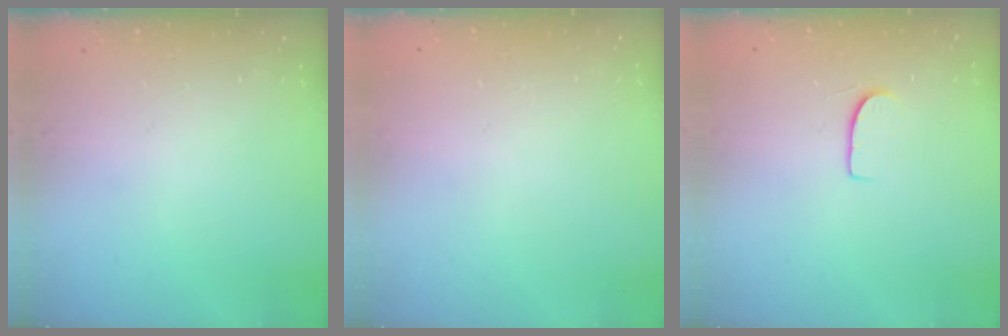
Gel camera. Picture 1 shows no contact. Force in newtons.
{"total": 0.0}
{"total": 6.1, "press": 6.1, "slide": 0.5}